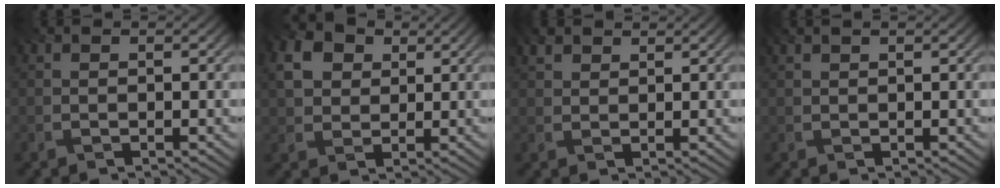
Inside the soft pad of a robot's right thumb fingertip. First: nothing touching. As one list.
[{"total": 5.4, "force": [1.7, 4.3, 2.9], "torque": [-0.083, 0.006, 0.025]}, {"total": 2.3, "force": [1.8, 1.2, 0.9], "torque": [-0.025, 0.005, 0.036]}, {"total": 0.8, "force": [0.7, -0.1, 0.3], "torque": [-0.011, 0.003, 0.014]}]